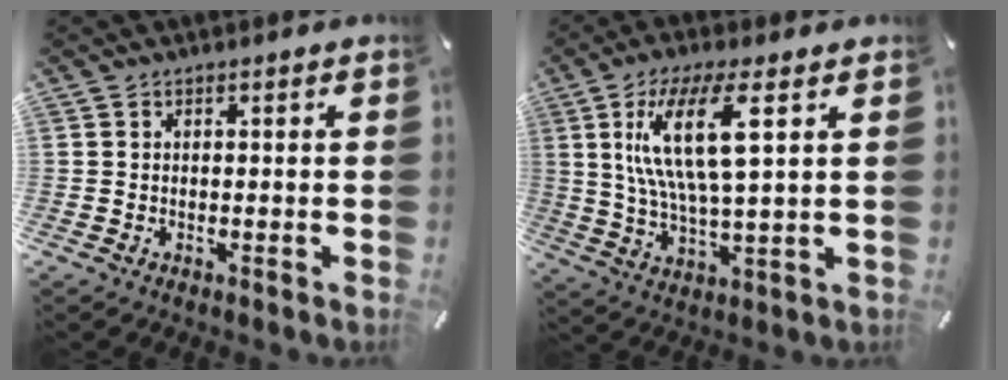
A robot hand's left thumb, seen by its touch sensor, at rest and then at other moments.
{"total": 15.3, "force": [5.5, 4.4, 13.5], "torque": [-0.285, -0.004, 0.087]}